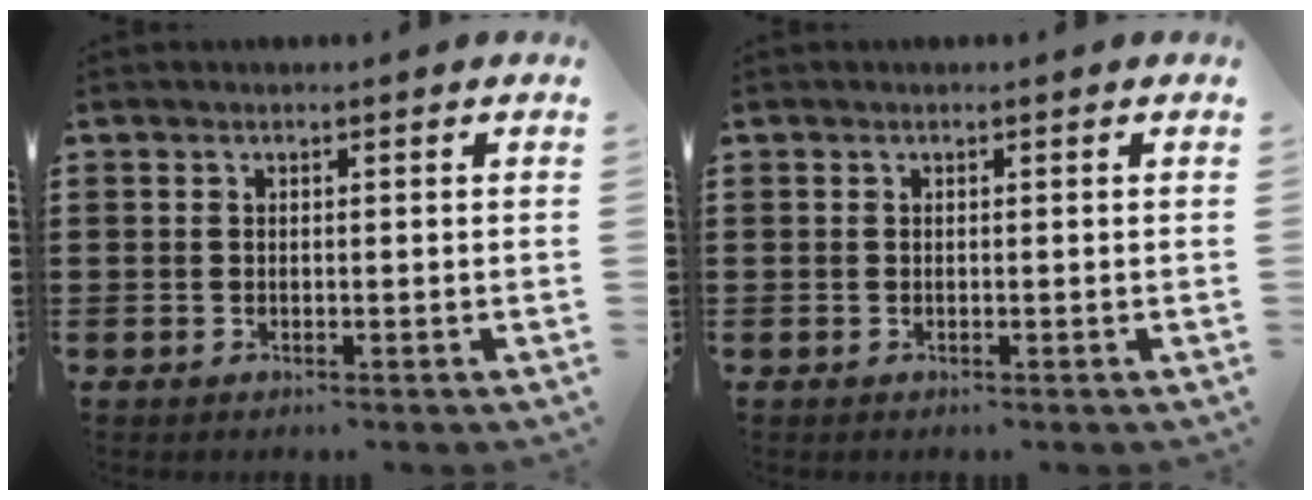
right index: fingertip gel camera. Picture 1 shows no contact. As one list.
[{"total": 0.0}]